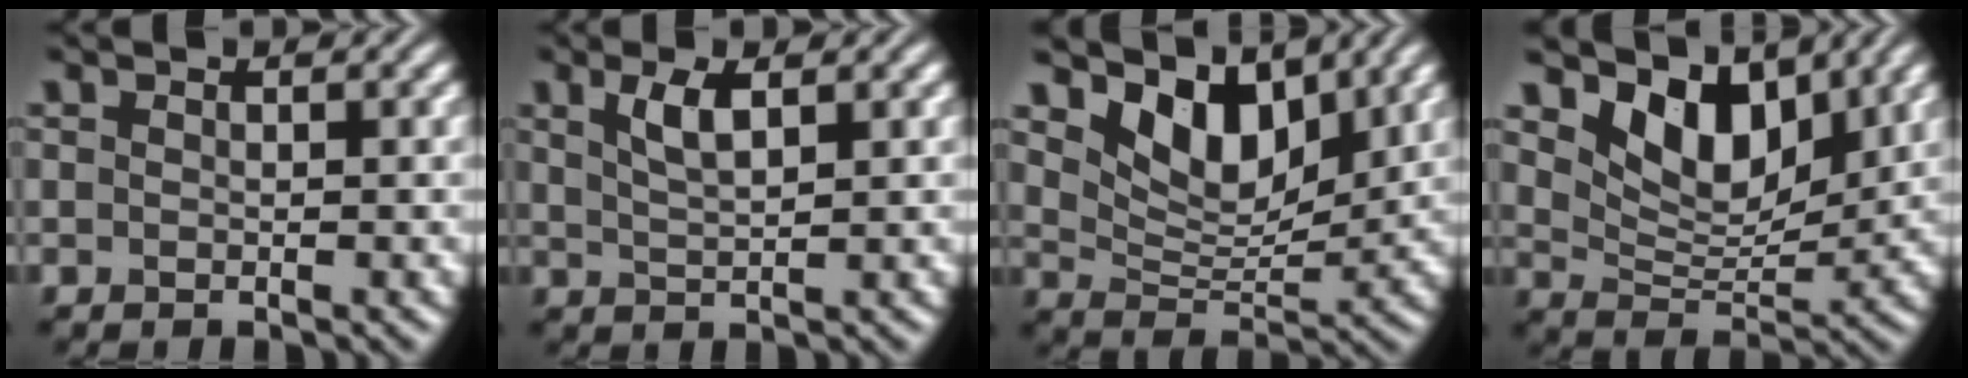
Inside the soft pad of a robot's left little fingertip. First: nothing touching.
{"total": 2.5, "force": [1.3, 0.7, 2.1], "torque": [-0.041, 0.002, 0.026]}
{"total": 6.2, "force": [4.1, 3.1, 3.5], "torque": [-0.068, -0.012, 0.065]}
{"total": 6.3, "force": [4.0, 3.2, 3.6], "torque": [-0.069, -0.011, 0.064]}